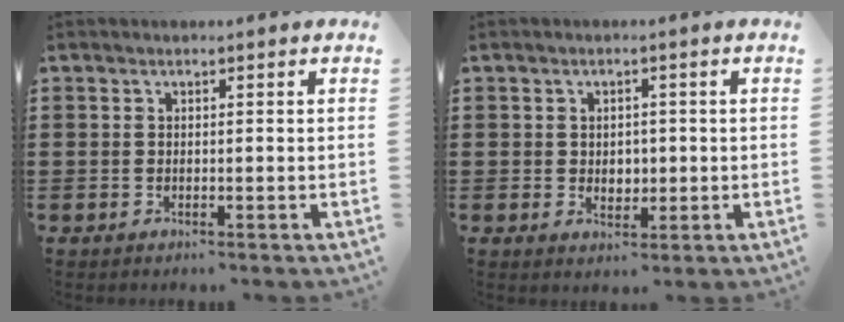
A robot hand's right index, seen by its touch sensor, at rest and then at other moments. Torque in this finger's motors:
{"motor_torque": [0.94, 0.25, 0.04, 0.06]}